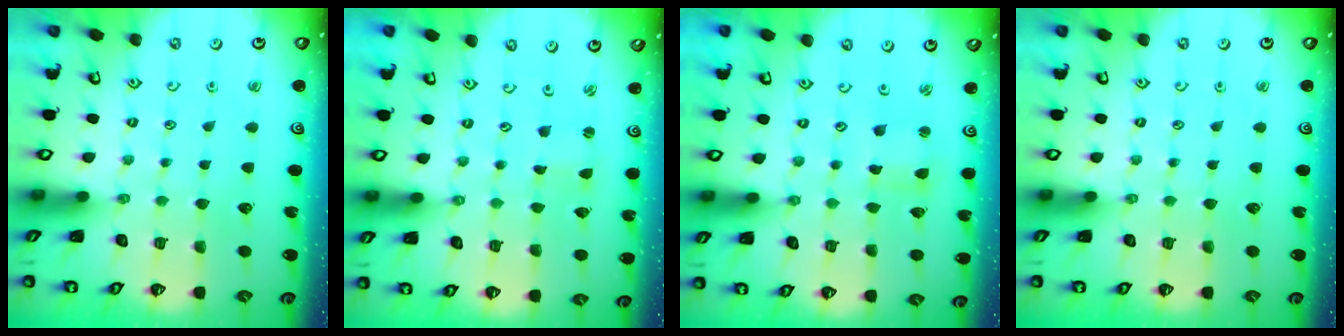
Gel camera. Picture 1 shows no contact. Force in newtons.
{"total": 0.0}
{"total": 2.0, "press": 2.0, "slide": 0.3}
{"total": 0.0}